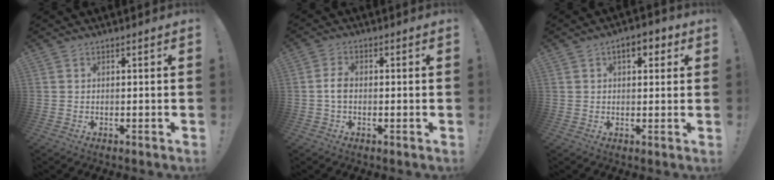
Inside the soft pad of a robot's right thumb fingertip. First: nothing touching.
{"total": 3.7, "force": [-0.8, 2.2, 2.9], "torque": [-0.058, 0.007, -0.014]}
{"total": 5.5, "force": [2.5, 2.9, 3.9], "torque": [-0.045, -0.002, 0.038]}